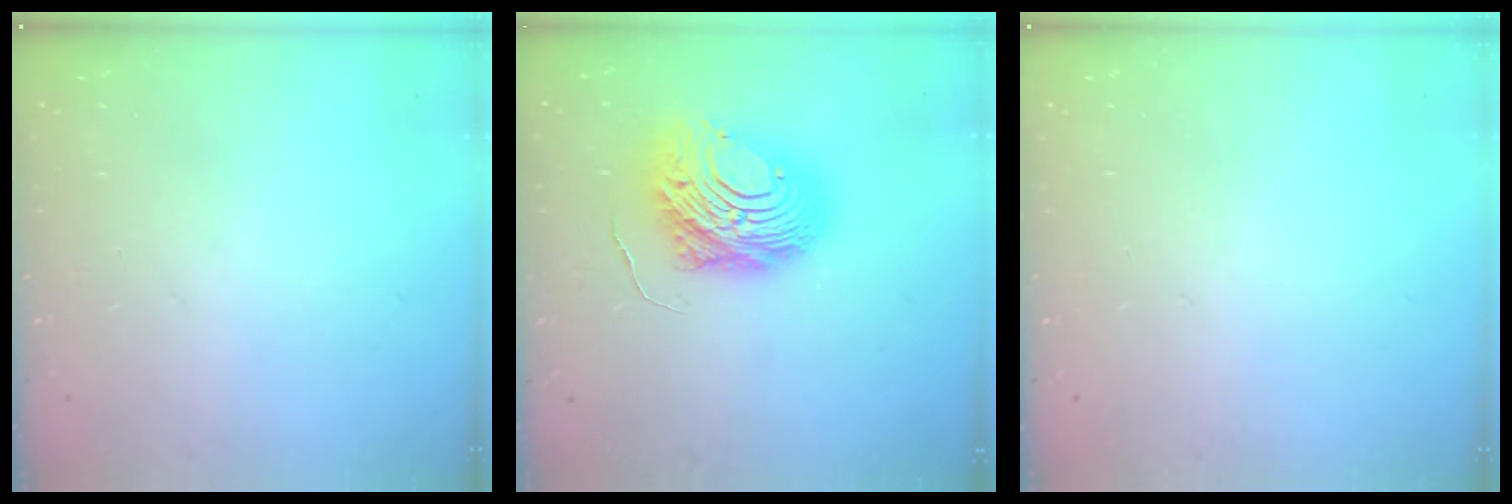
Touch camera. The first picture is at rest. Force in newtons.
{"total": 14.1, "press": 14.0, "slide": 1.3}
{"total": 0.0}